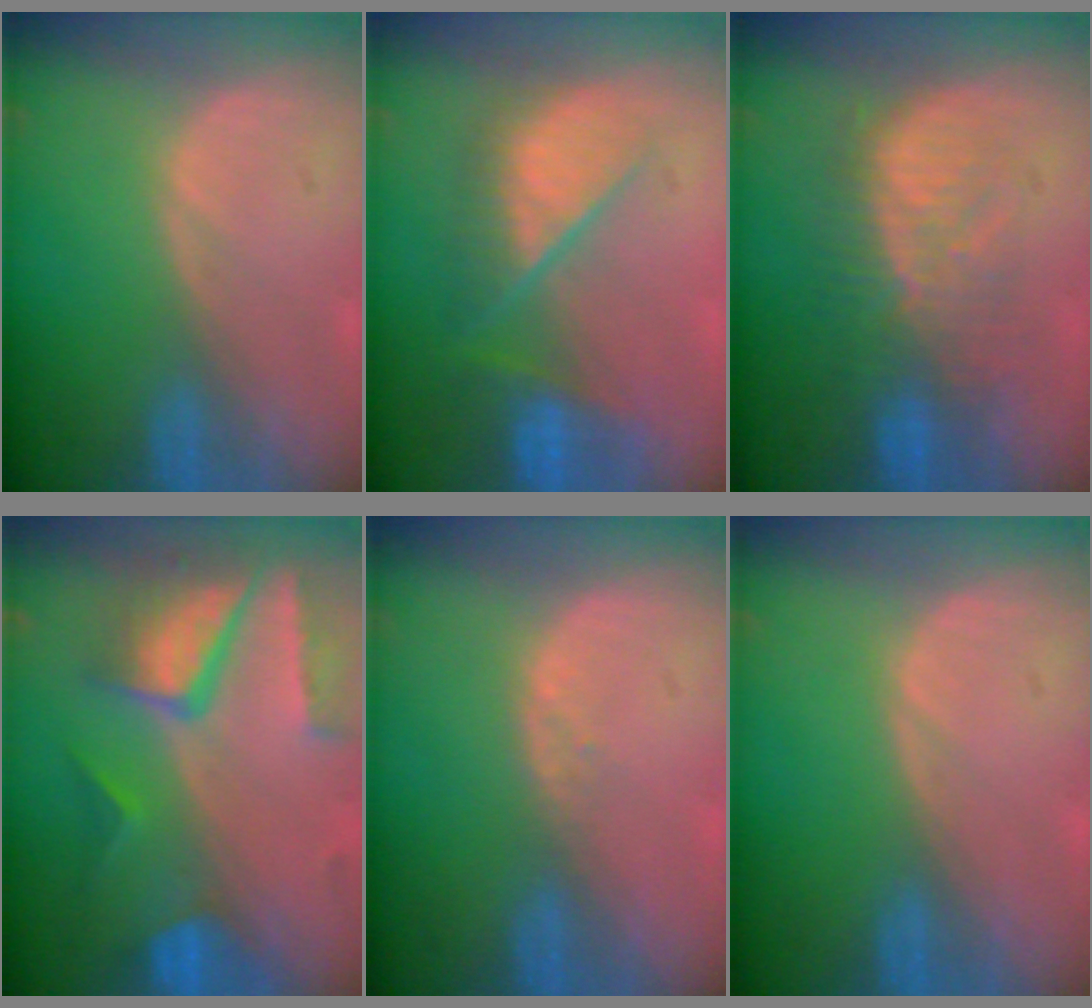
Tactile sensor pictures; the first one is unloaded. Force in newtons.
{"total": 8.8, "press": 8.0, "slide": 3.8}
{"total": 8.9, "press": 8.5, "slide": 2.4}
{"total": 10.4, "press": 8.7, "slide": 5.7}
{"total": 1.1, "press": 0.8, "slide": 0.7}
{"total": 0.0}